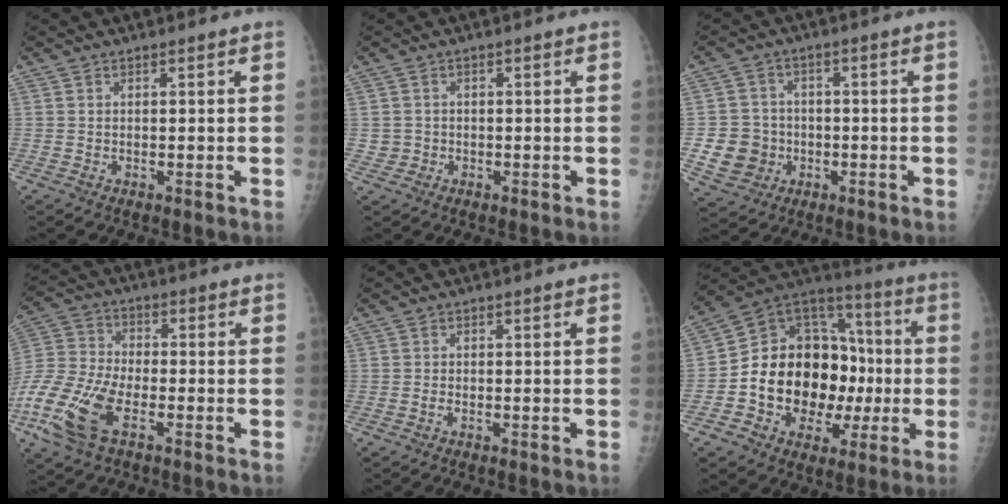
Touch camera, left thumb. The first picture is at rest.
{"total": 1.9, "force": [-0.5, 1.8, -0.1], "torque": [0.009, 0.006, -0.007]}
{"total": 8.4, "force": [-2.1, 7.7, 2.4], "torque": [-0.024, 0.012, -0.030]}
{"total": 15.8, "force": [-7.1, 7.6, 11.9], "torque": [-0.272, 0.007, -0.140]}
{"total": 0.6, "force": [-0.5, 0.2, 0.2], "torque": [-0.007, 0.001, -0.010]}
{"total": 22.4, "force": [-2.9, 16.1, 15.3], "torque": [-0.199, 0.047, -0.039]}